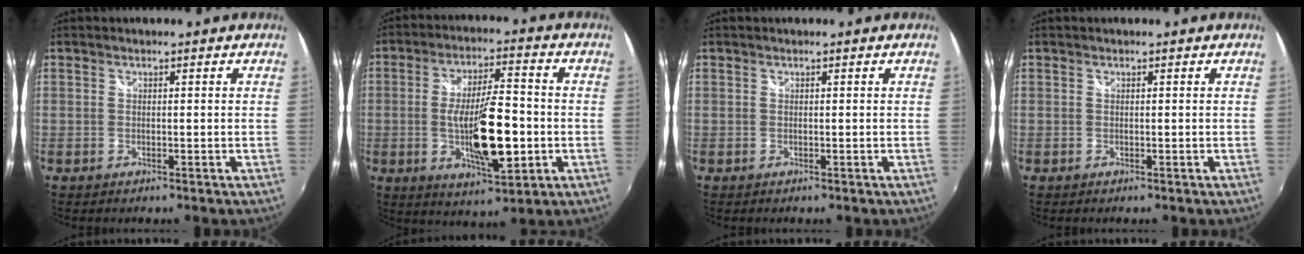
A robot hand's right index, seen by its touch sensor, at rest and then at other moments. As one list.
[{"total": 14.7, "force": [-2.8, 3.9, 13.9], "torque": [-0.245, -0.014, -0.041]}, {"total": 0.0}, {"total": 0.0}]